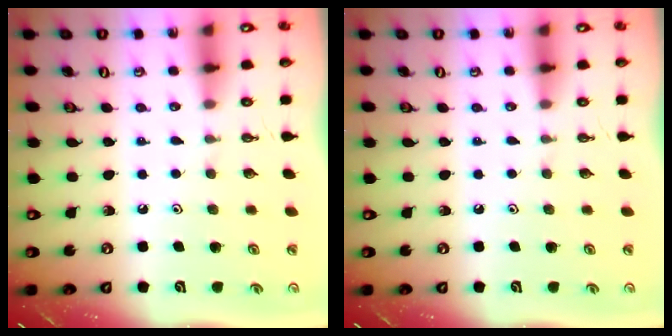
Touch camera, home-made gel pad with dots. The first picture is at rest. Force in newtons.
{"total": 0.0}